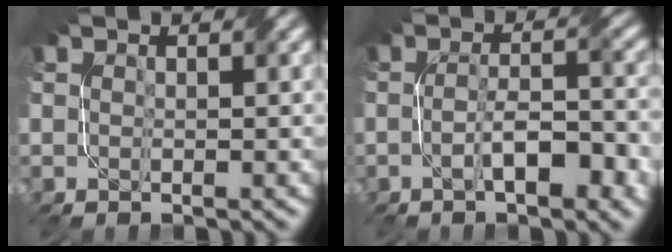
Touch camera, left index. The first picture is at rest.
{"total": 4.9, "force": [-1.9, 1.3, 4.4], "torque": [-0.079, 0.005, -0.032]}